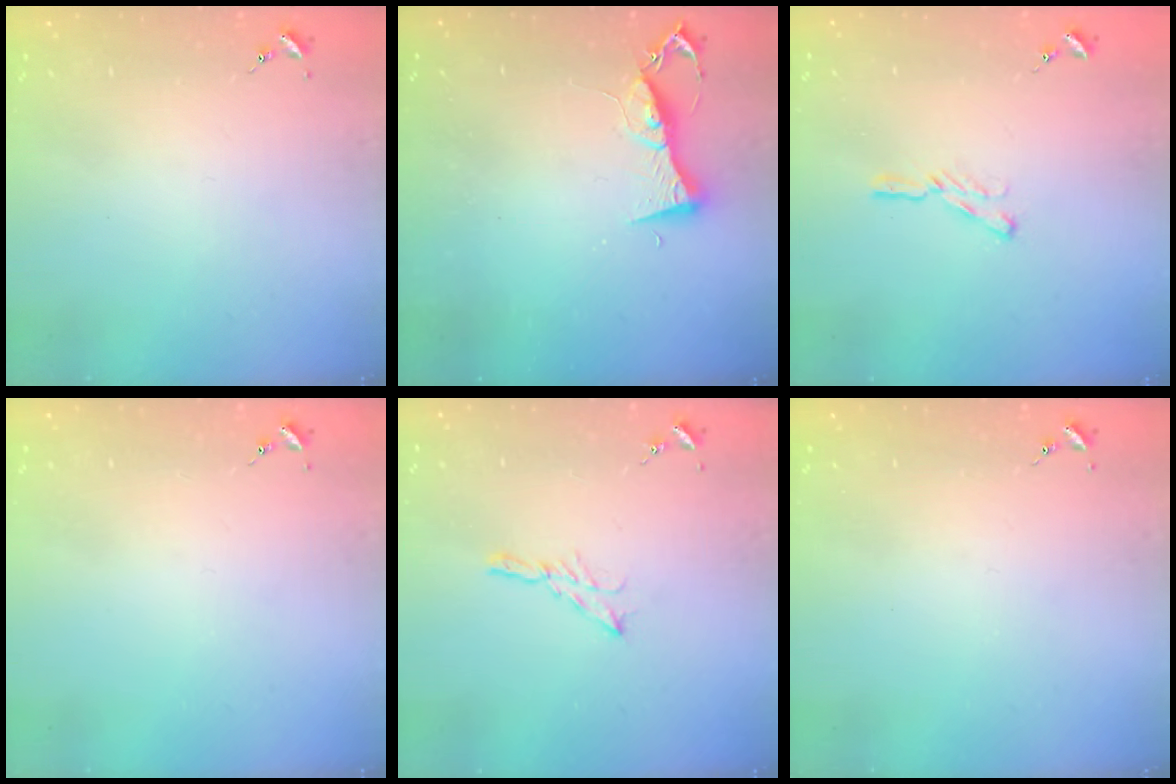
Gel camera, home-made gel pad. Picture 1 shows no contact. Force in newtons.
{"total": 7.2, "press": 7.1, "slide": 0.7}
{"total": 4.7, "press": 4.6, "slide": 0.6}
{"total": 0.0}
{"total": 5.3, "press": 5.3, "slide": 0.2}
{"total": 0.0}